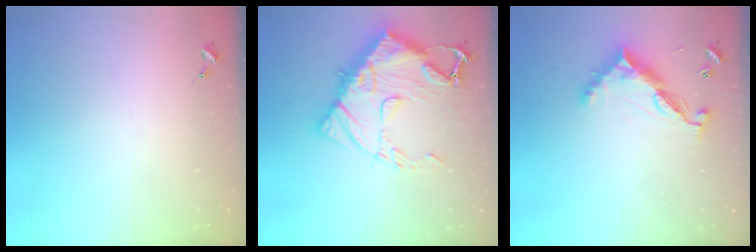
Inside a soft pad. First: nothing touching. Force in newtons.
{"total": 18.3, "press": 18.2, "slide": 2.1}
{"total": 9.9, "press": 9.9, "slide": 0.4}